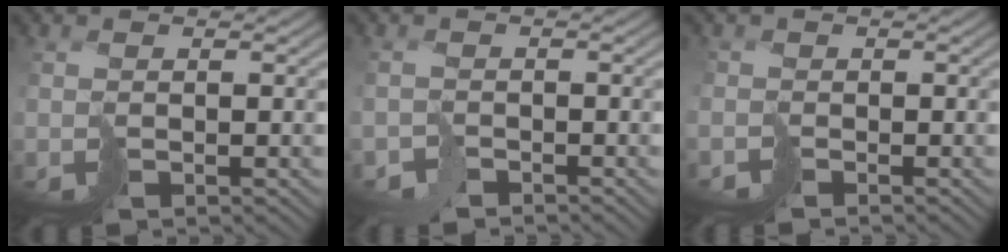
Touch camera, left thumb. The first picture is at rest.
{"total": 2.4, "force": [-2.2, 1.0, -0.3], "torque": [0.017, -0.008, -0.051]}
{"total": 2.0, "force": [-1.4, 1.2, -0.7], "torque": [0.022, -0.005, -0.042]}